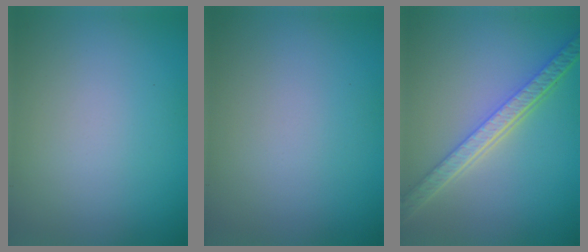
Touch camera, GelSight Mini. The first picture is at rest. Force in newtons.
{"total": 0.0}
{"total": 5.6, "press": 4.4, "slide": 3.5}